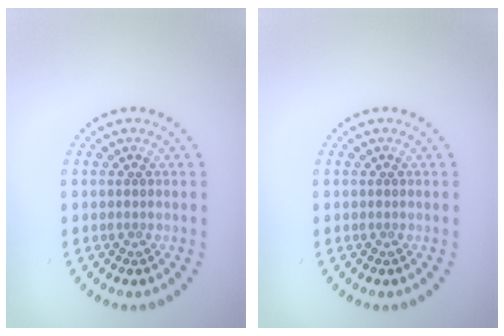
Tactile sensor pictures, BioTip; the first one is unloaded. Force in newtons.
{"total": 0.0}